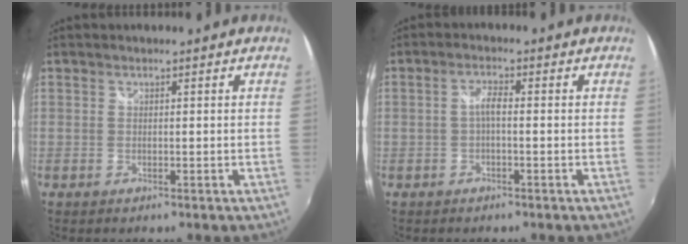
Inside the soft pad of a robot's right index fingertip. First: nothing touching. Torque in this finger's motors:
{"motor_torque": [0.60, -0.16, 0.30, 0.05]}